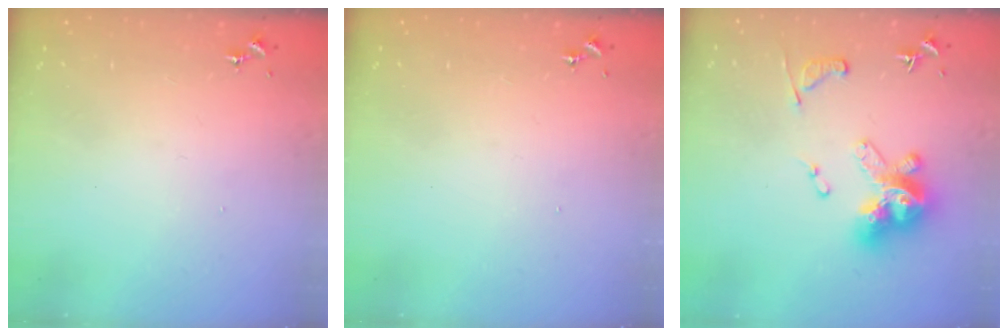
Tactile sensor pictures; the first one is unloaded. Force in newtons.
{"total": 0.0}
{"total": 17.4, "press": 17.4, "slide": 1.6}